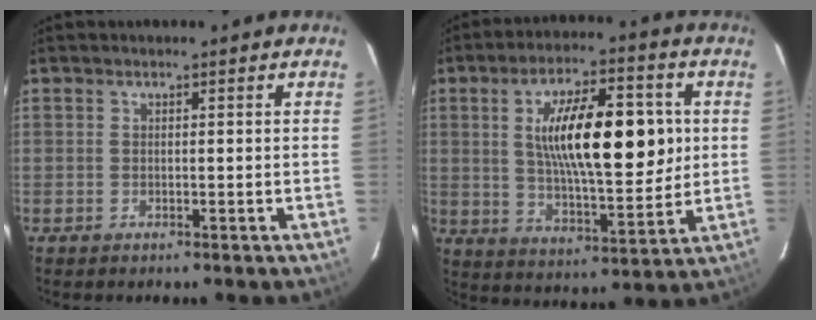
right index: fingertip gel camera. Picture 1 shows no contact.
{"total": 18.1, "force": [3.2, 6.4, 16.6], "torque": [-0.275, 0.010, 0.057]}